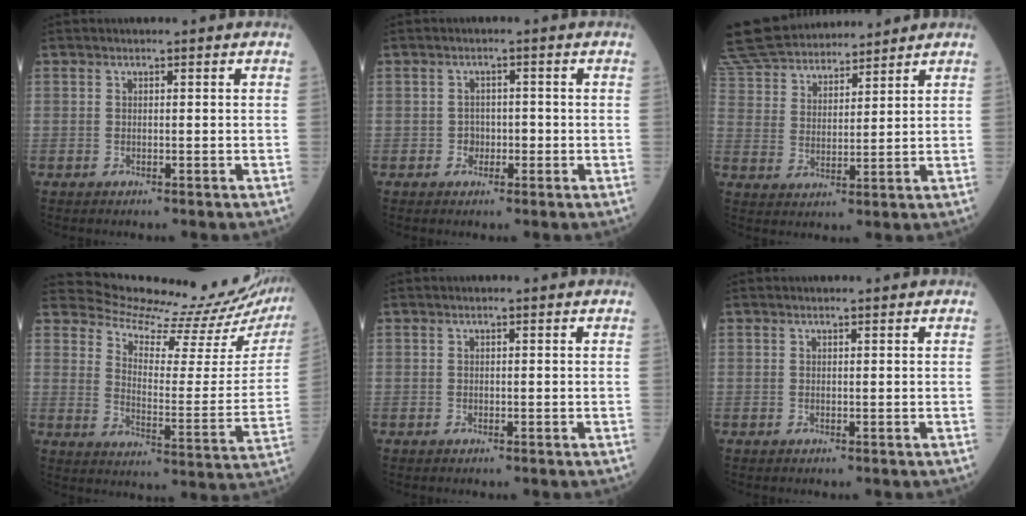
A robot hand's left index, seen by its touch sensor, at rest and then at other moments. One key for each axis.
{"total": 1.9, "fx": -0.6, "fy": 1.6, "fz": 0.8, "tx": -0.008, "ty": 0.007, "tz": -0.010}
{"total": 16.0, "fx": 14.8, "fy": 4.1, "fz": 4.4, "tx": -0.106, "ty": 0.039, "tz": 0.268}
{"total": 20.2, "fx": 19.9, "fy": 1.2, "fz": 3.4, "tx": -0.061, "ty": -0.113, "tz": 0.244}
{"total": 0.0}
{"total": 0.6, "fx": 0.6, "fy": 0.0, "fz": 0.2, "tx": -0.008, "ty": 0.004, "tz": 0.011}